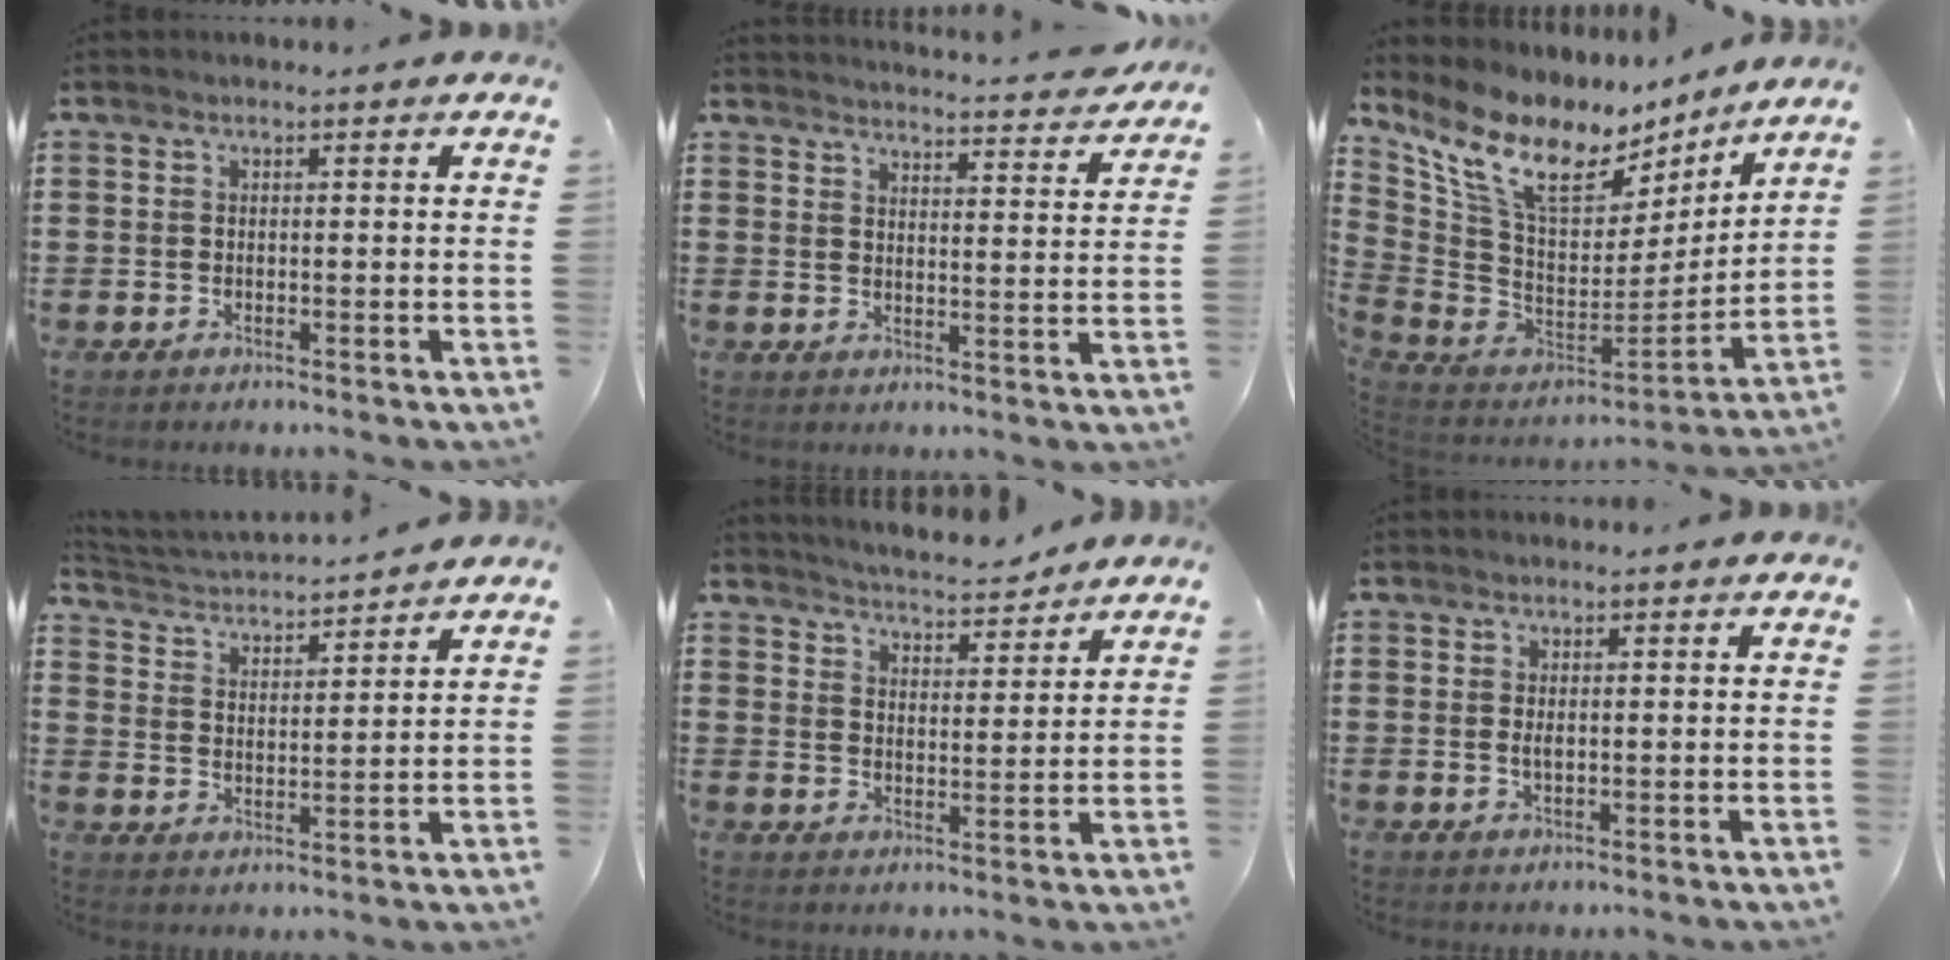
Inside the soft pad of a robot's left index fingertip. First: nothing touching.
{"total": 3.7, "force": [3.7, -0.5, 0.6], "torque": [-0.020, -0.031, 0.060]}
{"total": 13.6, "force": [7.7, 6.6, 9.1], "torque": [-0.207, -0.041, 0.135]}
{"total": 3.1, "force": [3.1, 0.0, 0.1], "torque": [-0.023, -0.025, 0.048]}
{"total": 4.3, "force": [4.2, -0.1, 0.6], "torque": [-0.029, -0.025, 0.073]}
{"total": 1.3, "force": [0.0, 0.5, 1.2], "torque": [-0.023, 0.002, -0.002]}